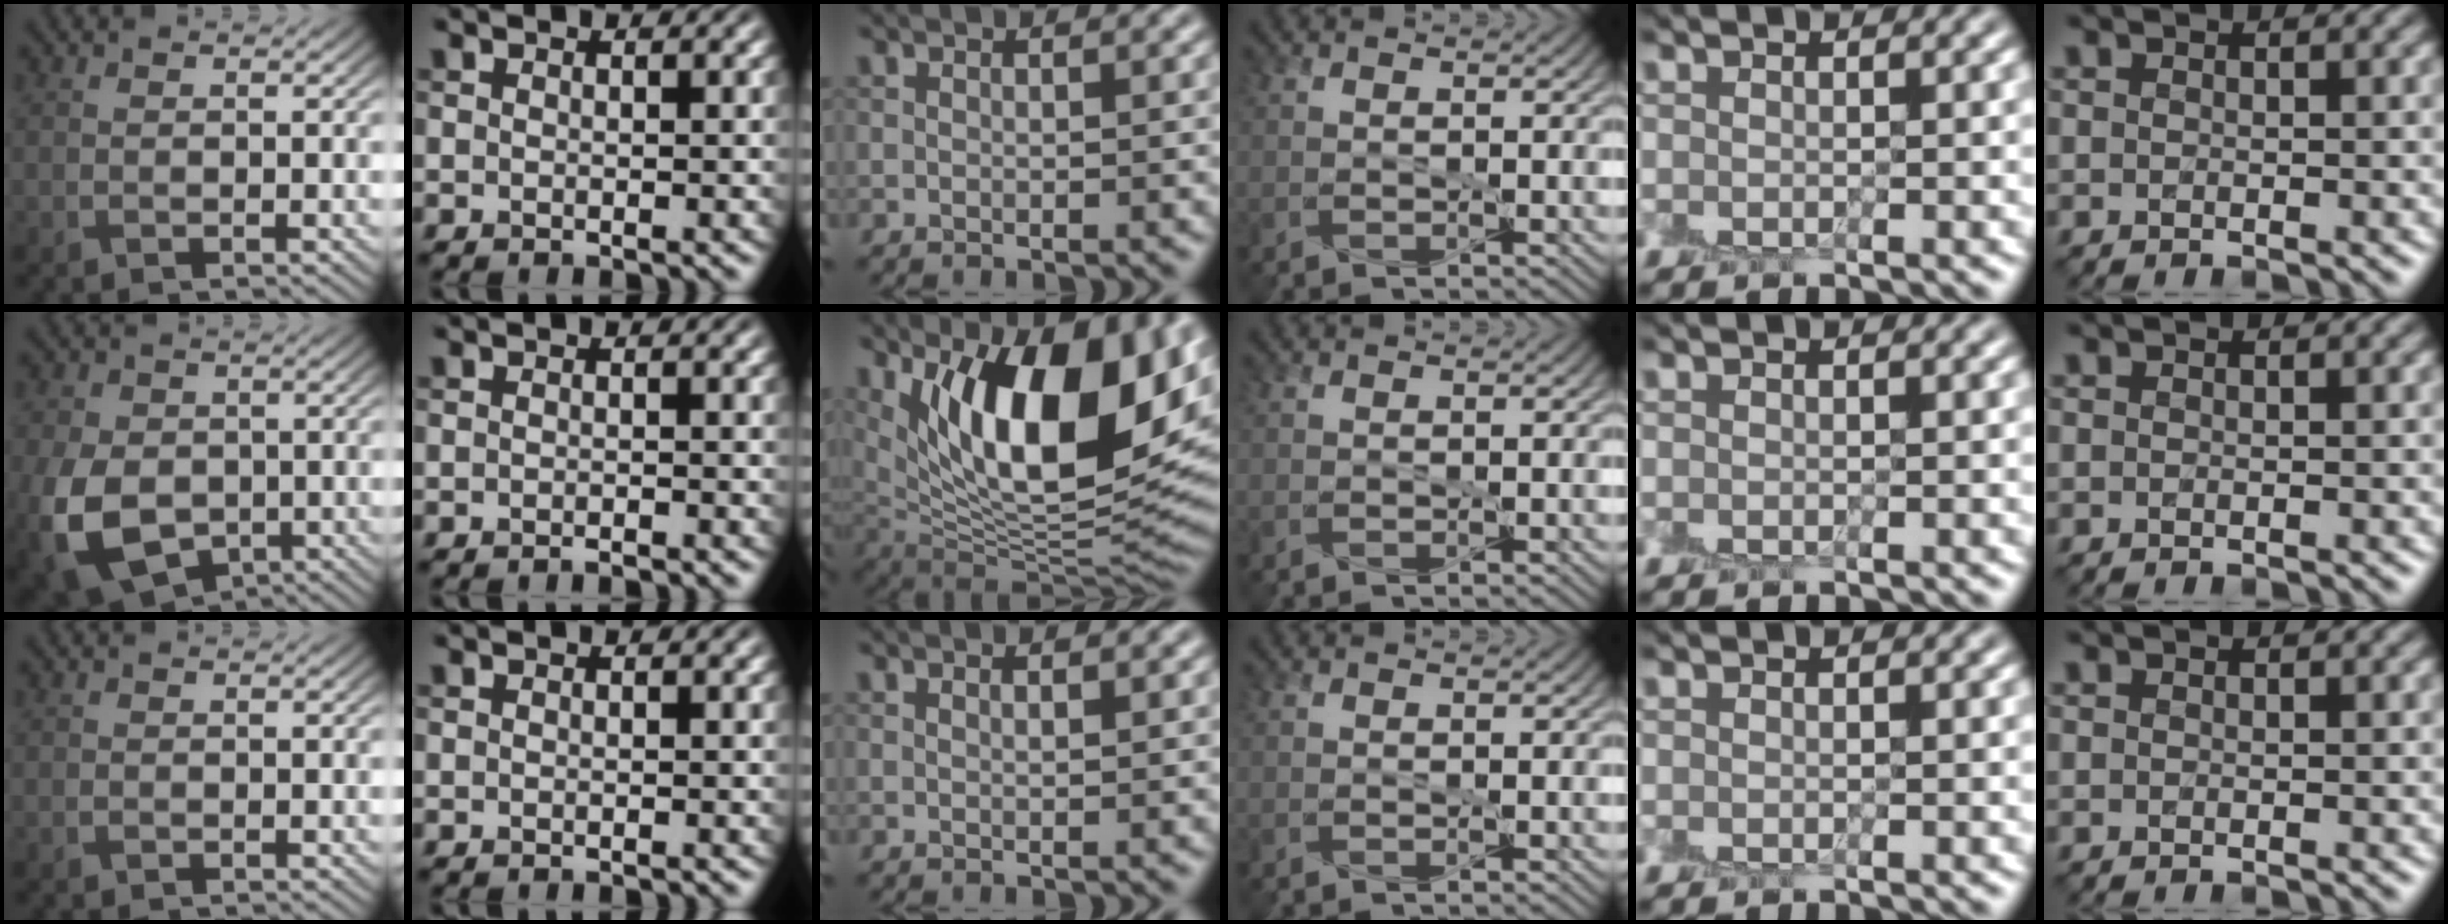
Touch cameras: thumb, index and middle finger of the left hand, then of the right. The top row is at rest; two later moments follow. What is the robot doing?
{"motion": "peel", "object": "sticky note"}